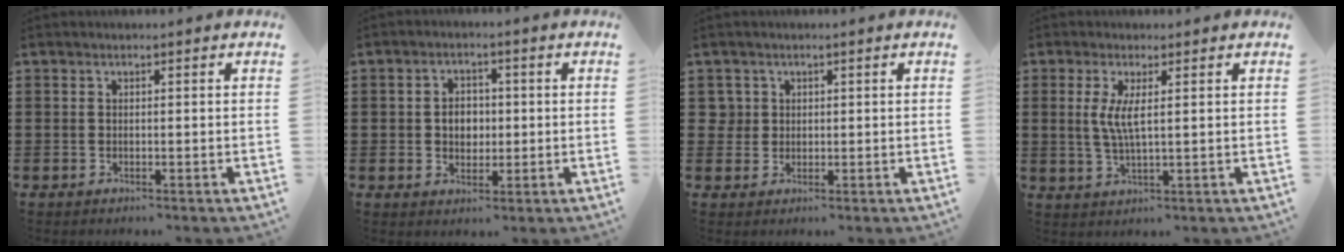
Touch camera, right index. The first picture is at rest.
{"total": 3.4, "force": [-0.1, 2.7, 2.1], "torque": [-0.040, 0.006, -0.007]}
{"total": 2.4, "force": [0.8, 2.2, 0.2], "torque": [-0.016, 0.011, 0.014]}
{"total": 4.1, "force": [0.9, 0.6, 4.0], "torque": [-0.088, -0.004, 0.011]}